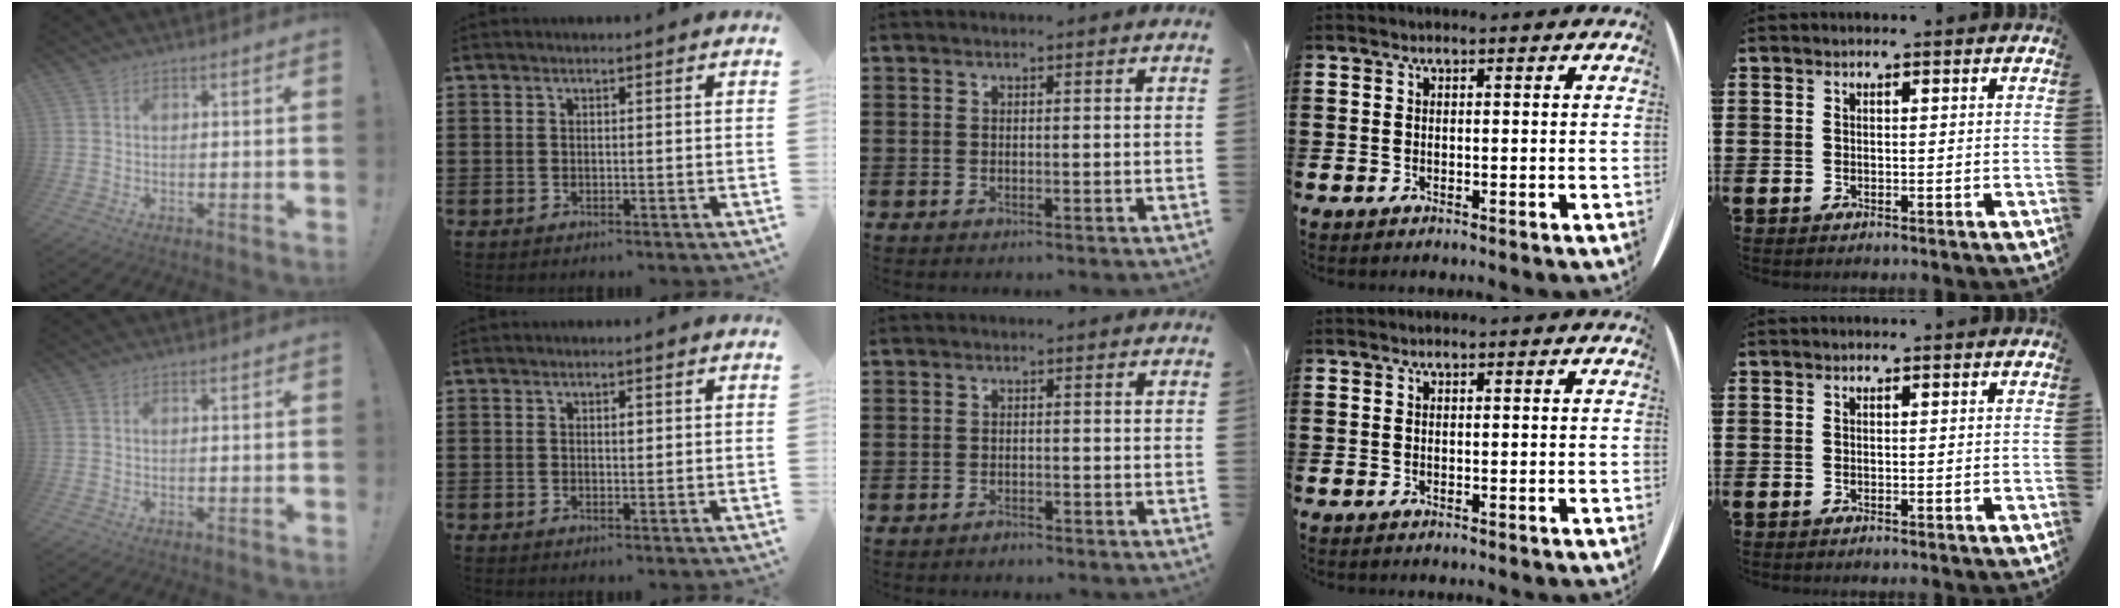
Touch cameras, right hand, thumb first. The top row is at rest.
{"index": {"total": 0.9, "force": [0.2, 0.5, 0.7], "torque": [-0.006, -0.003, 0.003]}, "middle": {"total": 1.1, "force": [-1.1, 0.2, 0.1], "torque": [-0.006, -0.001, -0.024]}}